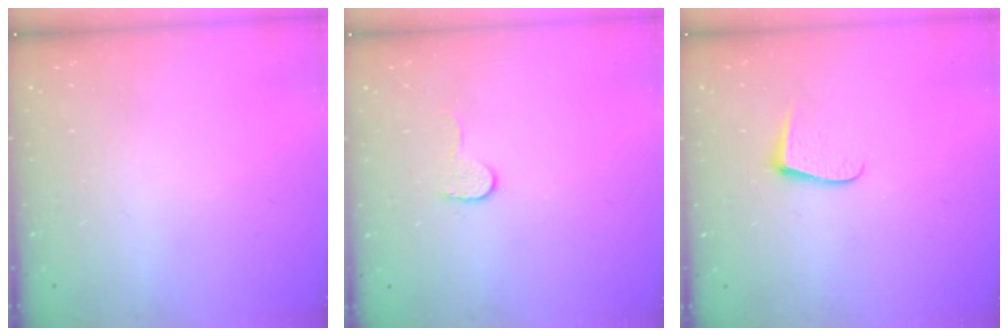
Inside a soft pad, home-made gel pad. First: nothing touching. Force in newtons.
{"total": 5.6, "press": 5.6, "slide": 0.5}
{"total": 5.9, "press": 5.8, "slide": 0.5}